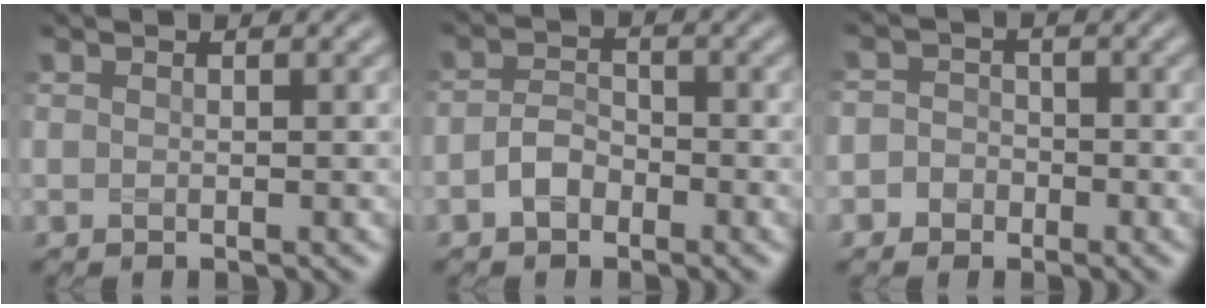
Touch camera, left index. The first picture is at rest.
{"total": 2.3, "force": [-1.2, 1.5, 1.2], "torque": [-0.025, 0.006, -0.027]}
{"total": 3.0, "force": [-1.1, 2.7, 0.4], "torque": [0.029, 0.009, -0.039]}